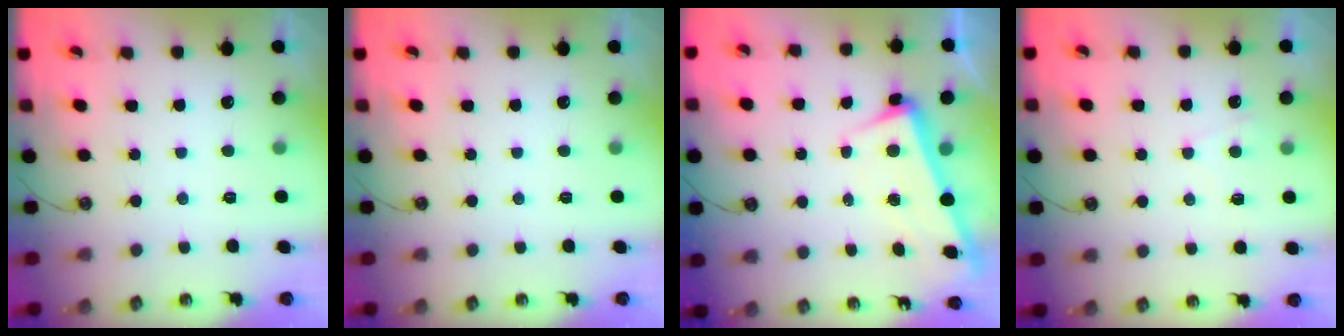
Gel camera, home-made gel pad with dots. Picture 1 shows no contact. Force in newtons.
{"total": 0.0}
{"total": 3.3, "press": 3.1, "slide": 1.0}
{"total": 0.6, "press": 0.3, "slide": 0.6}